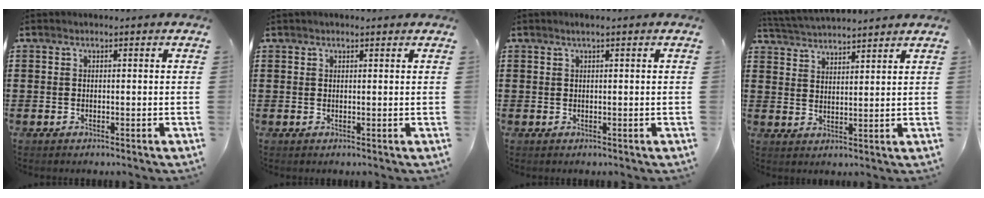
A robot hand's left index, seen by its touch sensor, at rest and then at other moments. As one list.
[{"total": 0.6, "force": [0.5, 0.3, 0.2], "torque": [-0.006, 0.002, 0.009]}, {"total": 0.8, "force": [0.4, 0.0, 0.7], "torque": [-0.012, 0.000, 0.007]}, {"total": 3.3, "force": [3.3, -0.2, -0.1], "torque": [-0.012, -0.015, 0.057]}]